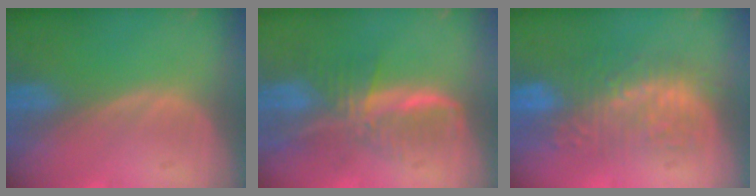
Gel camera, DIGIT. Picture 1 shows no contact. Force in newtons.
{"total": 8.2, "press": 7.0, "slide": 4.2}
{"total": 9.9, "press": 9.3, "slide": 3.4}